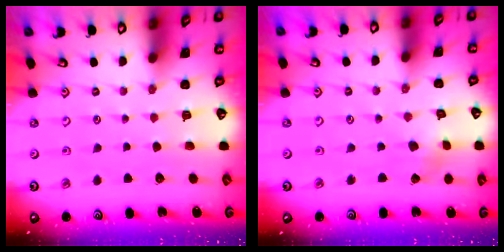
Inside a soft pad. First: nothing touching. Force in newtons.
{"total": 2.1, "press": 2.0, "slide": 0.3}